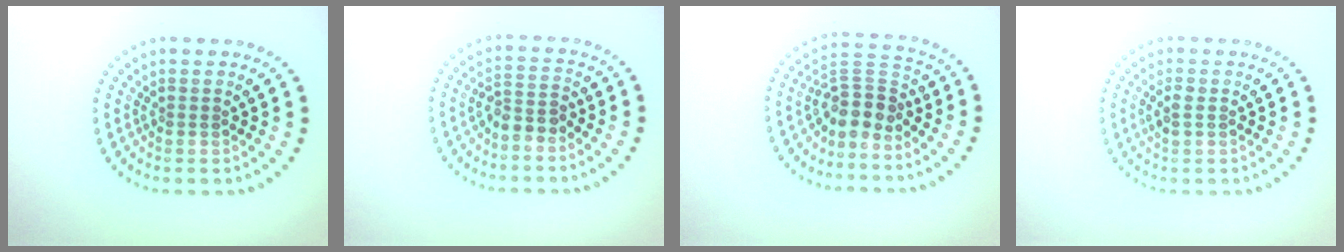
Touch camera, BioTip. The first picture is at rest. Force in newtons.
{"total": 2.2, "press": 1.8, "slide": 1.2}
{"total": 4.0, "press": 3.4, "slide": 2.1}
{"total": 1.4, "press": 1.4, "slide": 0.3}